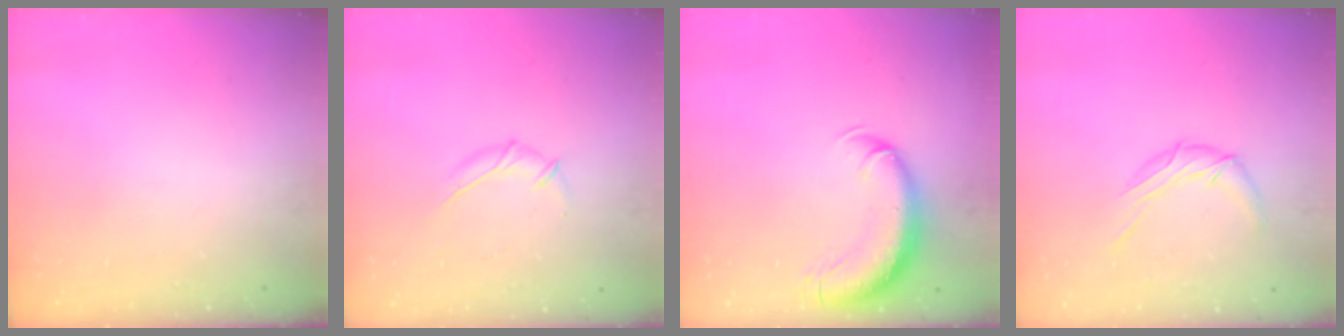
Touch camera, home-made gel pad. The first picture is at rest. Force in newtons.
{"total": 6.1, "press": 6.0, "slide": 1.1}
{"total": 10.6, "press": 10.3, "slide": 2.5}
{"total": 8.8, "press": 8.8, "slide": 0.4}